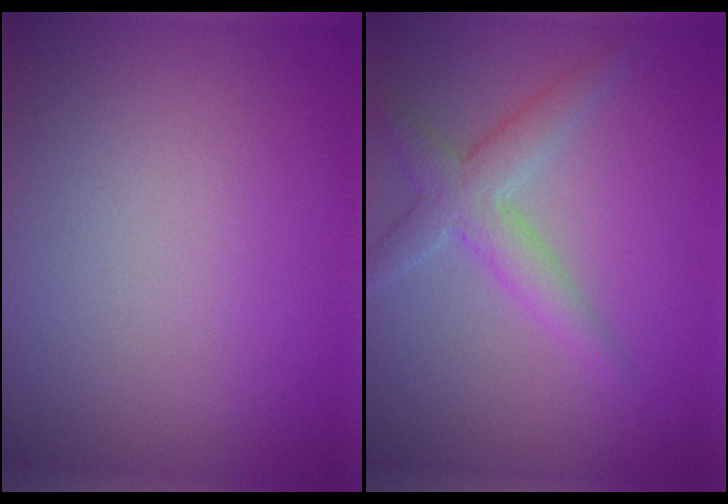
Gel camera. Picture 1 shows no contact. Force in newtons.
{"total": 3.4, "press": 3.4, "slide": 0.2}